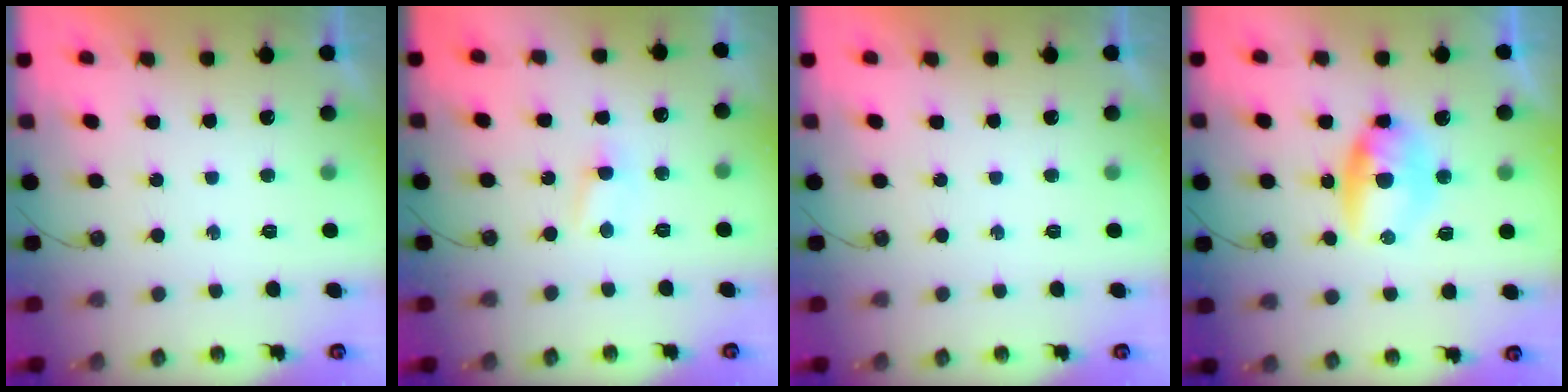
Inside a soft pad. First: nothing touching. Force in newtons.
{"total": 2.8, "press": 2.8, "slide": 0.3}
{"total": 0.0}
{"total": 7.8, "press": 7.6, "slide": 2.0}